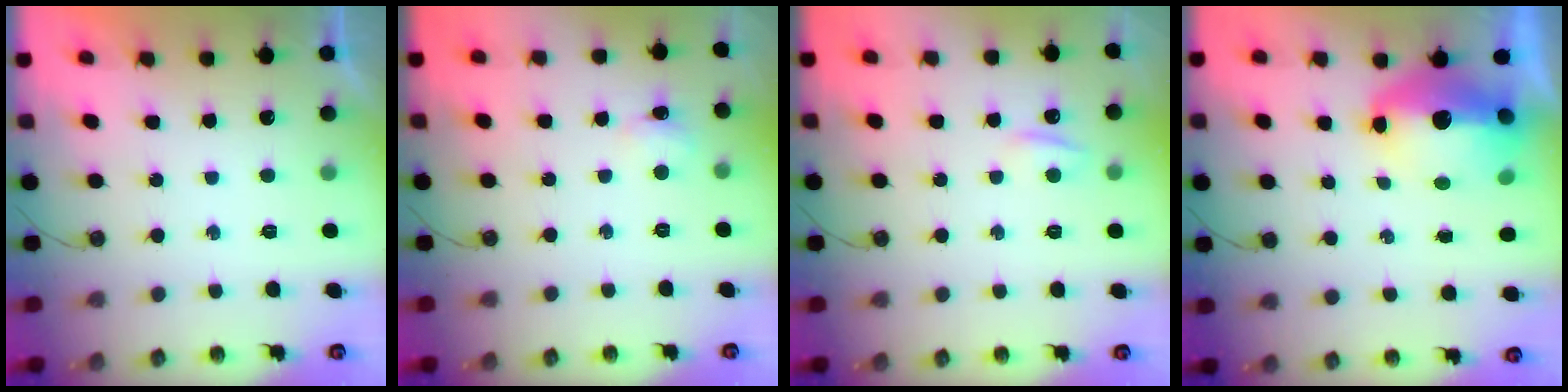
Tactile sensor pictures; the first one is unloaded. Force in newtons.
{"total": 5.1, "press": 4.7, "slide": 2.0}
{"total": 3.7, "press": 3.6, "slide": 0.6}
{"total": 13.7, "press": 13.6, "slide": 1.7}